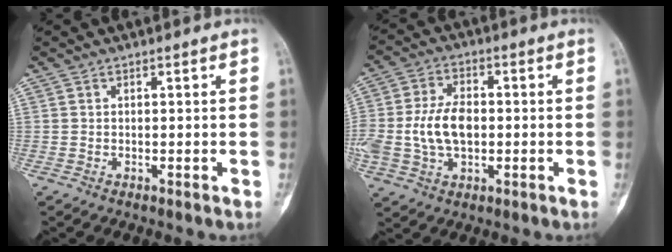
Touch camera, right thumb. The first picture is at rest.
{"total": 11.2, "force": [-0.7, 7.2, 8.6], "torque": [-0.165, 0.014, -0.011]}